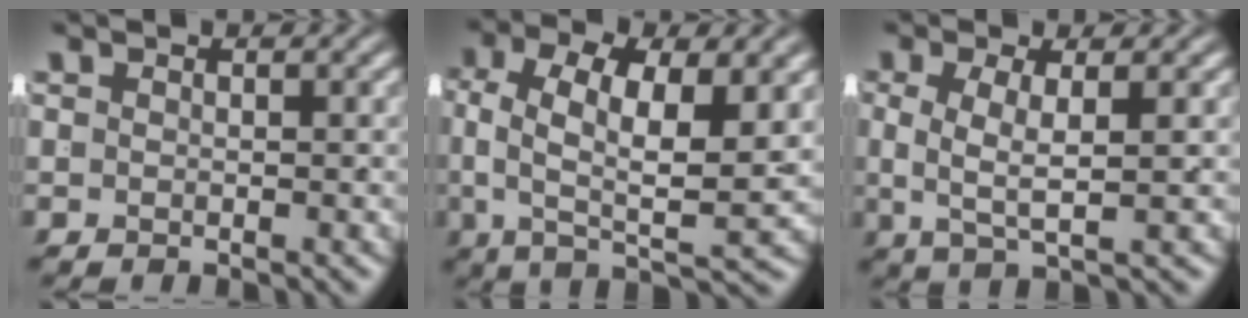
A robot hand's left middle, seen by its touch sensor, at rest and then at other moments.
{"total": 7.5, "force": [0.6, 3.2, 6.7], "torque": [-0.108, -0.019, 0.014]}
{"total": 3.5, "force": [0.2, 0.8, 3.4], "torque": [-0.067, -0.013, 0.012]}